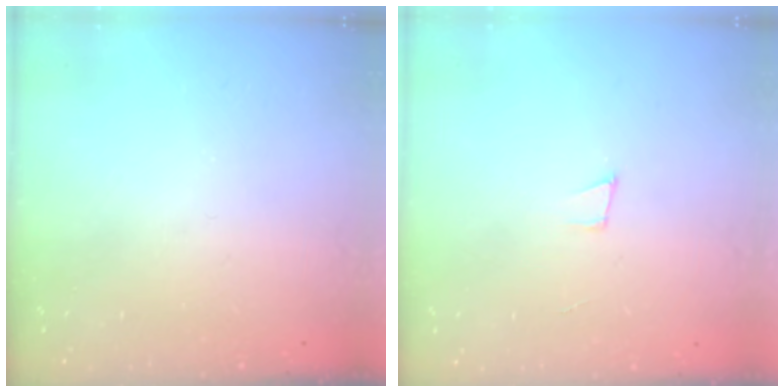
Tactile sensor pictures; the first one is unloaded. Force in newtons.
{"total": 3.7, "press": 2.5, "slide": 2.6}